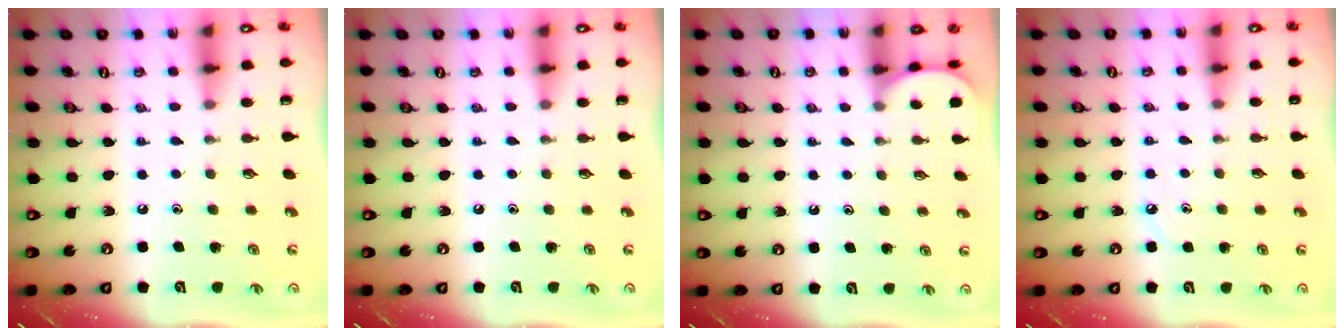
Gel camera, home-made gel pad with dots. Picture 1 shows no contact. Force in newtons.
{"total": 0.0}
{"total": 0.7, "press": 0.7, "slide": 0.1}
{"total": 3.4, "press": 3.3, "slide": 0.5}